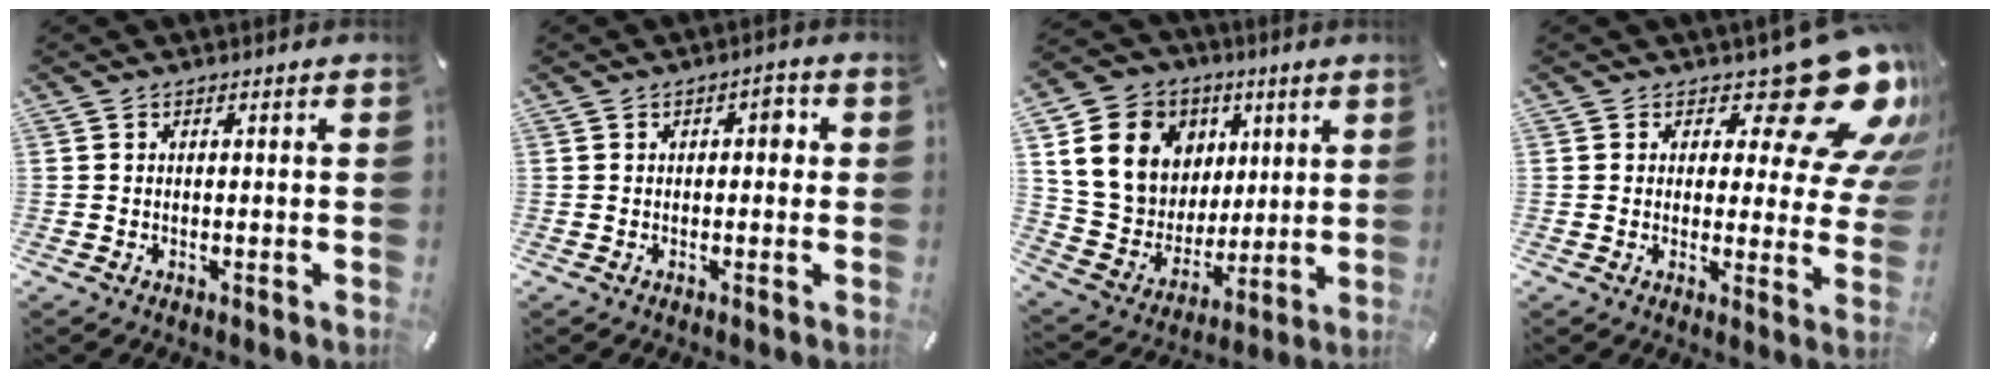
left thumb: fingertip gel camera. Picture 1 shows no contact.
{"total": 2.8, "force": [0.3, 1.6, 2.3], "torque": [-0.022, 0.004, -0.004]}
{"total": 18.3, "force": [6.8, 15.4, 7.3], "torque": [-0.130, -0.023, 0.144]}
{"total": 19.8, "force": [12.0, 7.8, 13.7], "torque": [-0.167, -0.085, 0.195]}